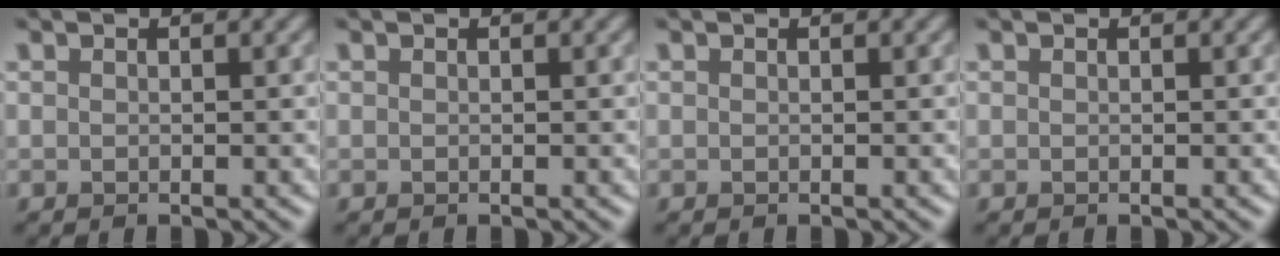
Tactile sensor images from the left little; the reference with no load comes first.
{"total": 0.0}
{"total": 0.0}
{"total": 0.0}